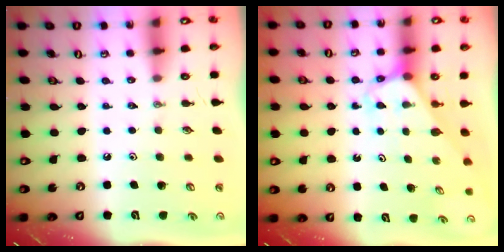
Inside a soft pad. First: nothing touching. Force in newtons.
{"total": 3.1, "press": 3.1, "slide": 0.2}